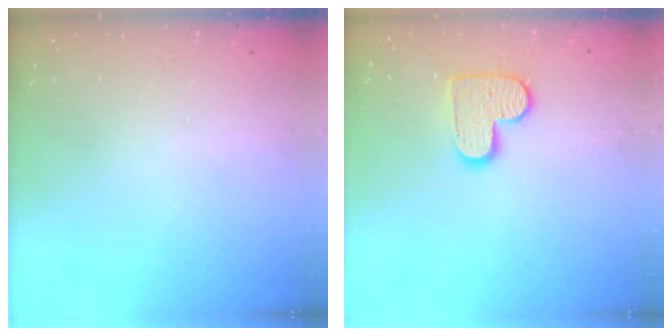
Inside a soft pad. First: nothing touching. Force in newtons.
{"total": 10.6, "press": 10.6, "slide": 0.7}